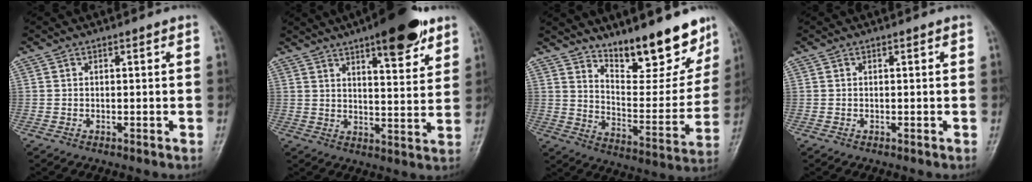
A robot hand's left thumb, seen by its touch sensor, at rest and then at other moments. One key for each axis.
{"total": 13.7, "fx": 8.6, "fy": 4.1, "fz": 9.8, "tx": -0.110, "ty": -0.042, "tz": 0.122}
{"total": 17.3, "fx": 13.1, "fy": 5.7, "fz": 9.8, "tx": -0.092, "ty": -0.095, "tz": 0.208}
{"total": 0.0}